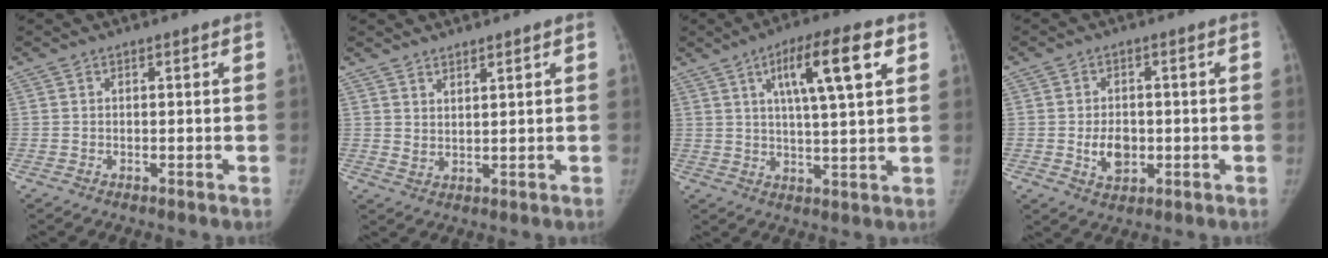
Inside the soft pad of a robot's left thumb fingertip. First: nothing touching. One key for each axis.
{"total": 2.5, "fx": 2.0, "fy": 0.8, "fz": 1.2, "tx": -0.014, "ty": -0.020, "tz": 0.043}
{"total": 12.8, "fx": 5.2, "fy": 2.8, "fz": 11.3, "tx": -0.174, "ty": -0.006, "tz": 0.083}
{"total": 5.5, "fx": -1.0, "fy": 3.9, "fz": 3.7, "tx": -0.047, "ty": -0.001, "tz": -0.010}